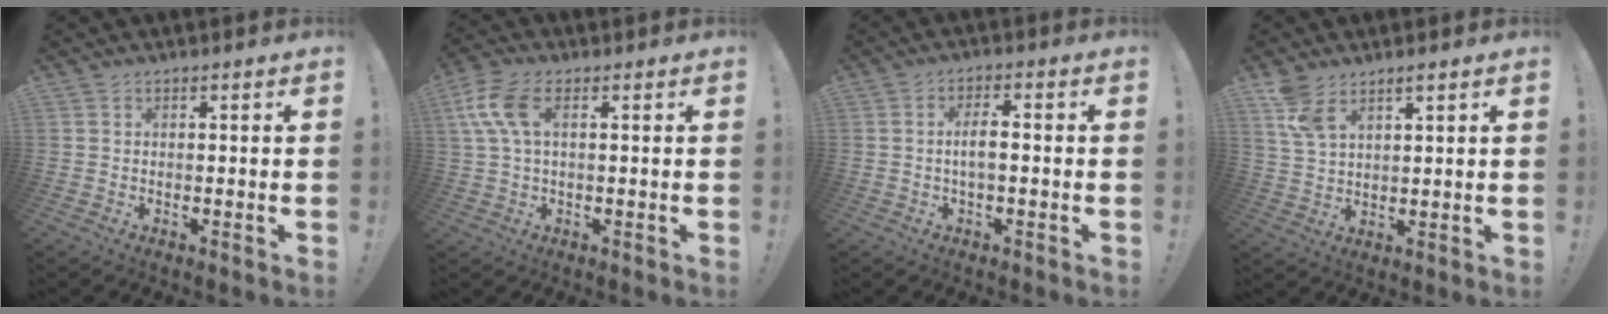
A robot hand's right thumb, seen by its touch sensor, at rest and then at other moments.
{"total": 9.4, "force": [2.6, 4.8, 7.7], "torque": [-0.168, 0.005, 0.054]}
{"total": 4.5, "force": [-0.5, 1.4, 4.2], "torque": [-0.082, 0.002, -0.012]}
{"total": 7.1, "force": [4.7, 2.8, 4.4], "torque": [-0.075, -0.021, 0.090]}